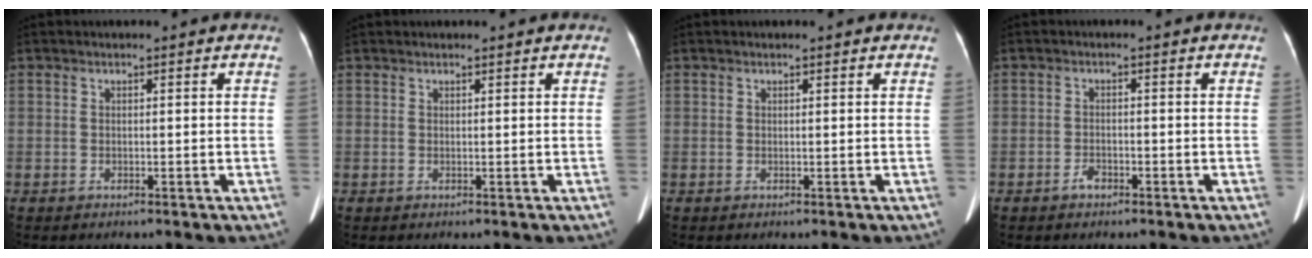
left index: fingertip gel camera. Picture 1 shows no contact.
{"total": 0.7, "force": [0.6, 0.2, 0.0], "torque": [-0.006, 0.017, 0.013]}
{"total": 0.6, "force": [0.6, 0.1, 0.1], "torque": [-0.007, 0.009, 0.007]}
{"total": 1.5, "force": [-1.1, 0.8, 0.6], "torque": [-0.012, 0.002, -0.018]}